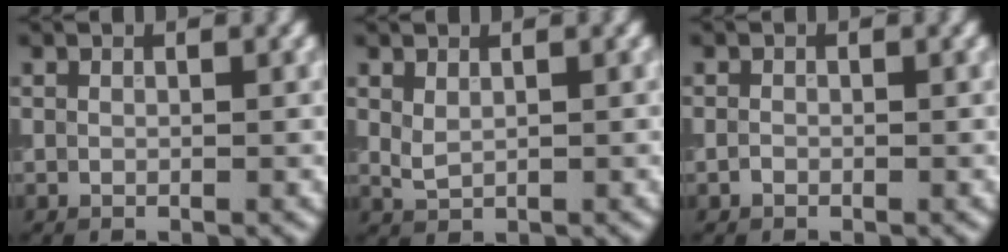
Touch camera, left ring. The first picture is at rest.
{"total": 1.1, "force": [0.5, 0.6, 0.8], "torque": [-0.021, -0.002, 0.015]}
{"total": 0.6, "force": [-0.3, 0.4, 0.3], "torque": [-0.004, -0.002, -0.009]}